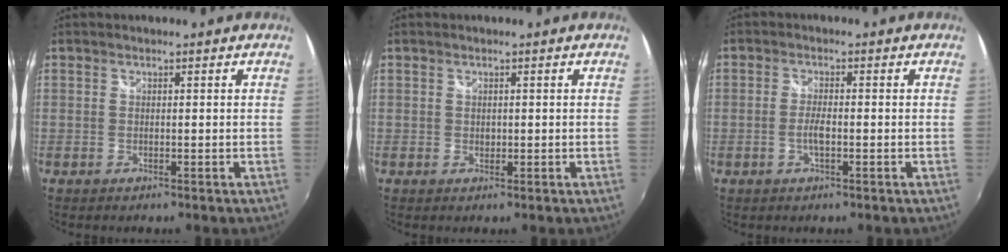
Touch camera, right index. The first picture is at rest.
{"total": 0.7, "force": [0.1, 0.7, 0.2], "torque": [0.000, -0.002, 0.001]}
{"total": 2.6, "force": [-0.9, 0.6, 2.4], "torque": [-0.051, -0.002, -0.017]}